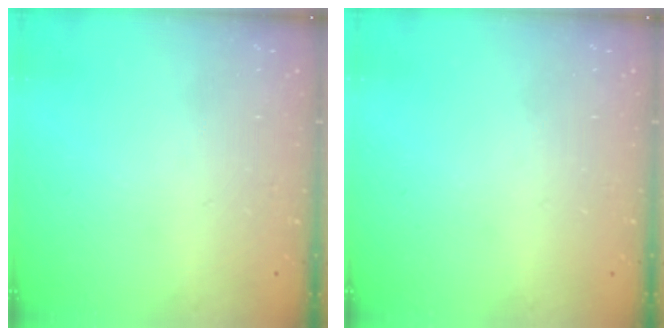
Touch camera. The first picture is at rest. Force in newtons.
{"total": 0.0}